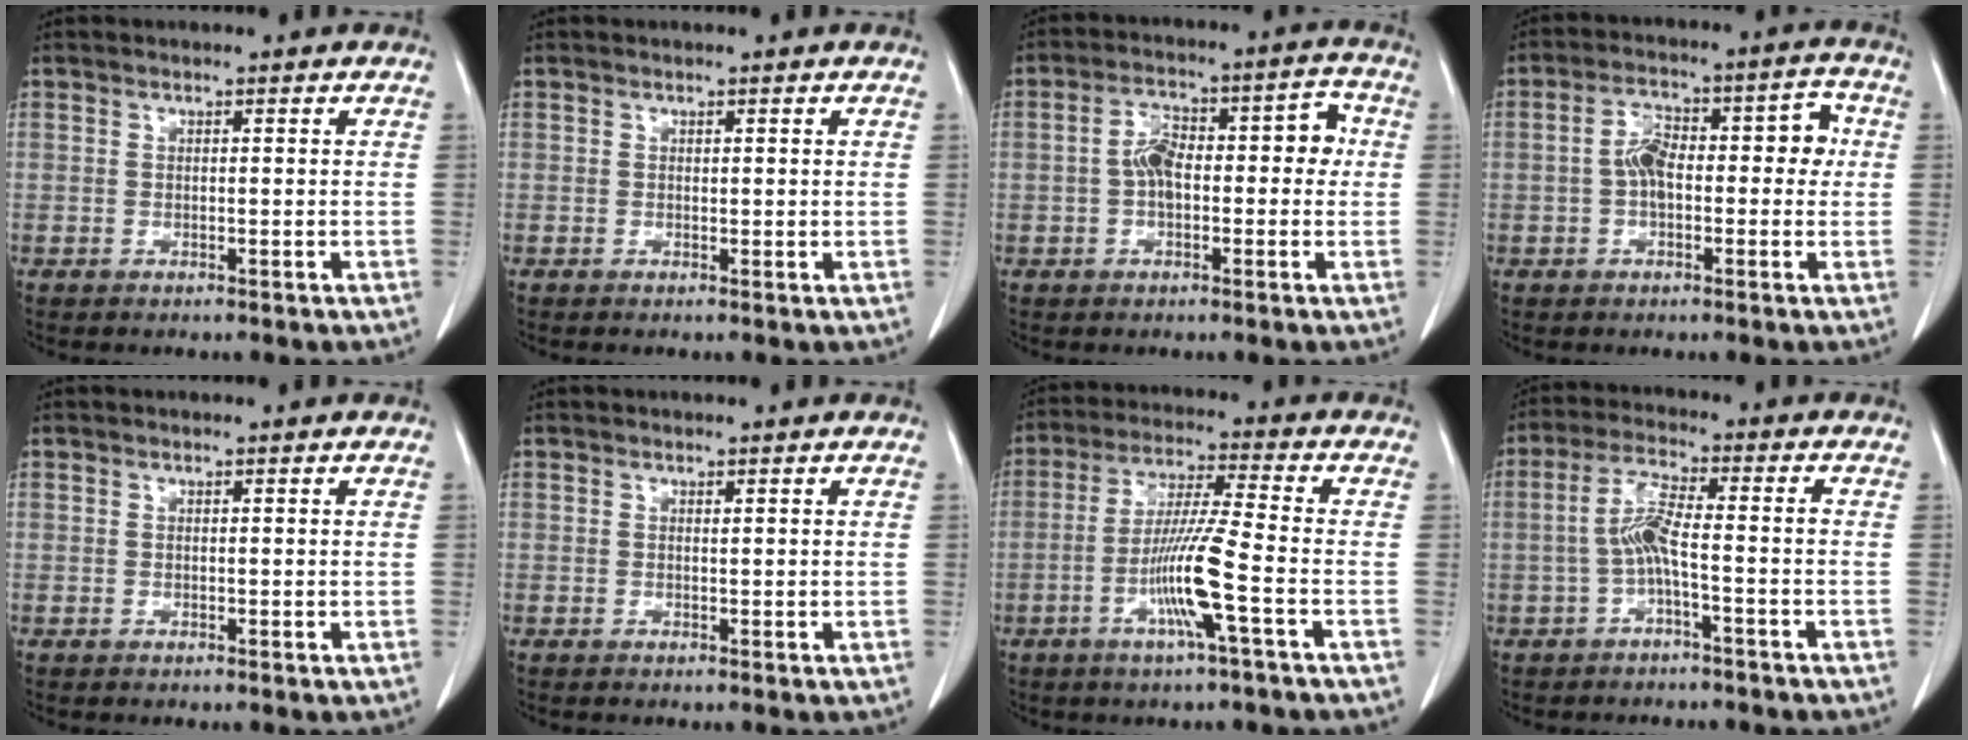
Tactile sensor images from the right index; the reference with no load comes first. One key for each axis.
{"total": 0.0}
{"total": 8.5, "fx": -0.2, "fy": 3.9, "fz": 7.5, "tx": -0.122, "ty": 0.051, "tz": -0.004}
{"total": 8.5, "fx": -0.1, "fy": 4.0, "fz": 7.6, "tx": -0.121, "ty": 0.050, "tz": -0.002}
{"total": 0.0}
{"total": 0.0}
{"total": 9.9, "fx": -3.4, "fy": -0.8, "fz": 9.3, "tx": -0.182, "ty": -0.007, "tz": -0.068}
{"total": 5.4, "fx": -1.4, "fy": 0.4, "fz": 5.1, "tx": -0.107, "ty": 0.013, "tz": -0.029}